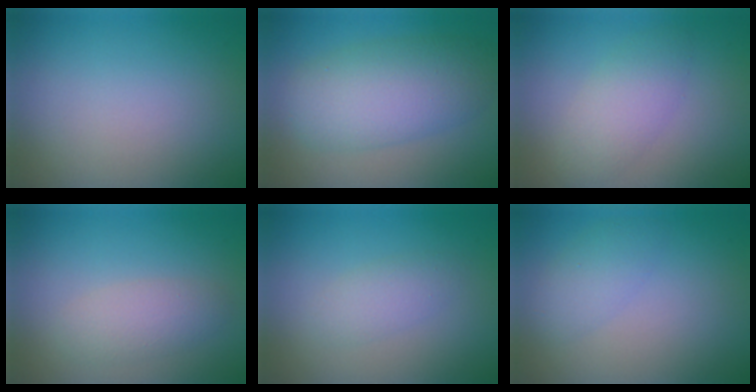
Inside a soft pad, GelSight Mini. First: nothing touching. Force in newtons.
{"total": 6.8, "press": 6.8, "slide": 0.3}
{"total": 3.2, "press": 3.2, "slide": 0.1}
{"total": 2.5, "press": 2.5, "slide": 0.1}
{"total": 1.8, "press": 1.8, "slide": 0.0}
{"total": 2.1, "press": 2.1, "slide": 0.1}